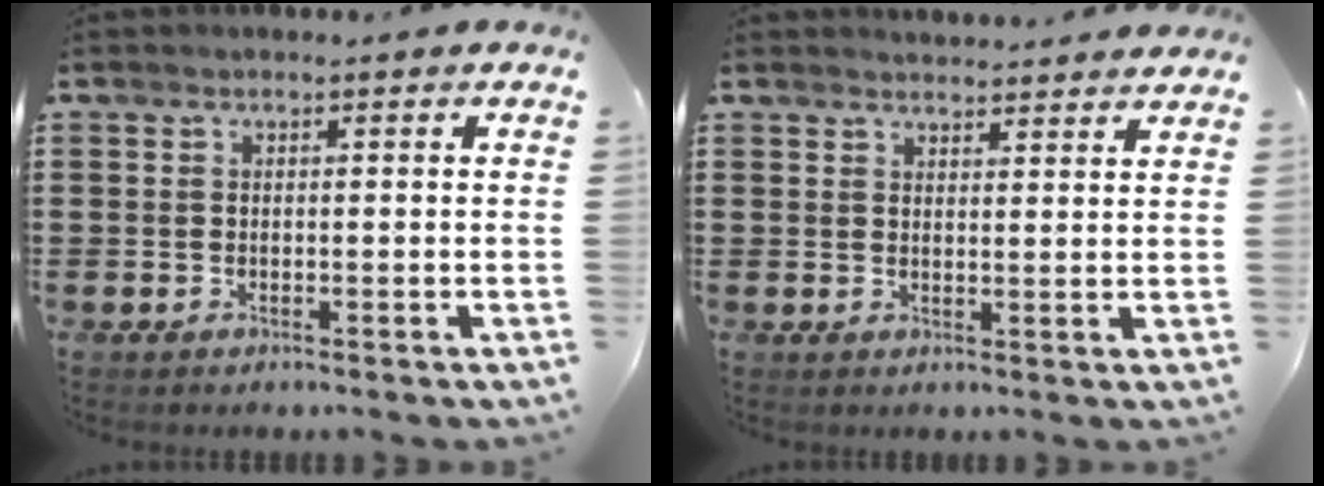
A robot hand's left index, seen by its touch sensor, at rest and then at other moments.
{"total": 2.4, "force": [2.4, 0.0, -0.1], "torque": [-0.004, -0.006, 0.046]}